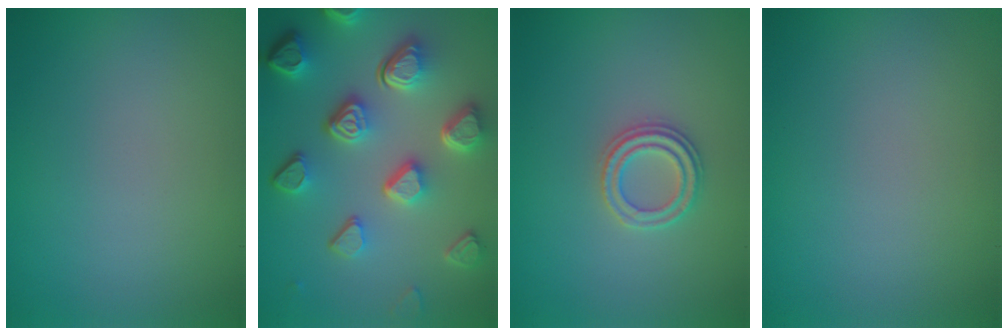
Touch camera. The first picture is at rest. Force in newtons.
{"total": 7.5, "press": 5.6, "slide": 5.1}
{"total": 2.3, "press": 2.3, "slide": 0.3}
{"total": 0.0}